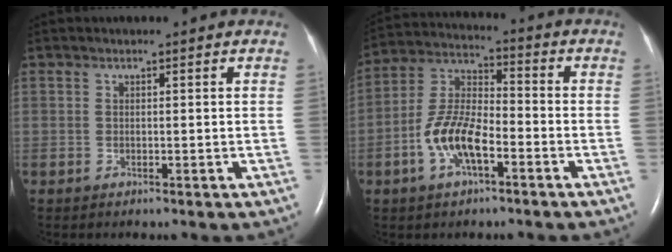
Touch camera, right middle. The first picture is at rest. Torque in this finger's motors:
{"motor_torque": [1.54, -0.60, 0.67, 0.21]}